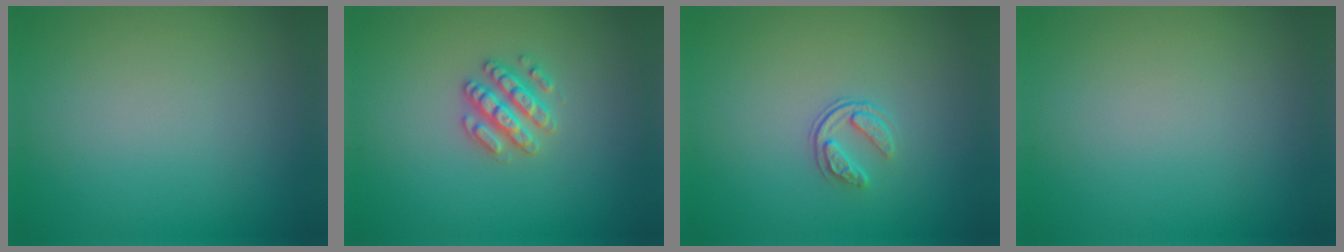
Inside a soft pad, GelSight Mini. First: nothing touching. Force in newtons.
{"total": 2.6, "press": 2.6, "slide": 0.3}
{"total": 1.7, "press": 1.1, "slide": 1.3}
{"total": 0.0}